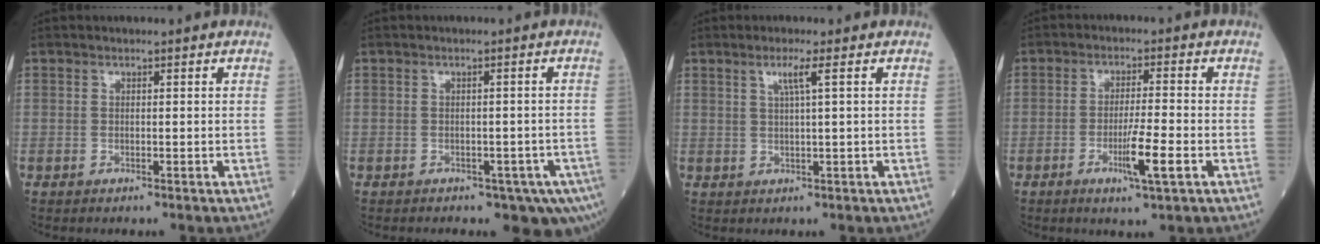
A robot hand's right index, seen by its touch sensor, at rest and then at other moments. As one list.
[{"total": 7.0, "force": [-4.8, 3.3, 4.0], "torque": [-0.028, 0.004, -0.063]}, {"total": 2.7, "force": [1.2, -0.5, 2.4], "torque": [-0.049, 0.000, 0.023]}, {"total": 7.1, "force": [-2.7, 0.0, 6.6], "torque": [-0.117, -0.012, -0.048]}]